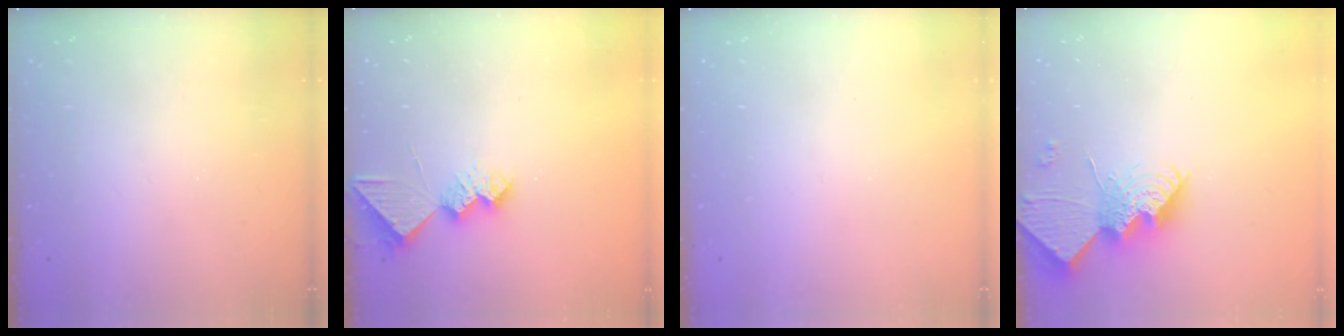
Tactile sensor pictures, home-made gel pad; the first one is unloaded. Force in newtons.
{"total": 9.4, "press": 9.3, "slide": 0.7}
{"total": 0.0}
{"total": 14.2, "press": 14.2, "slide": 0.9}